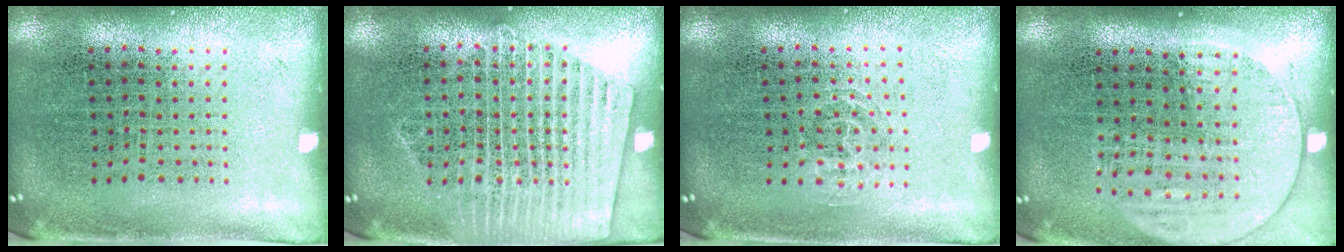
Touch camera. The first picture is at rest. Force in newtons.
{"total": 1.6, "press": 1.6, "slide": 0.3}
{"total": 0.8, "press": 0.5, "slide": 0.7}
{"total": 1.6, "press": 1.5, "slide": 0.7}